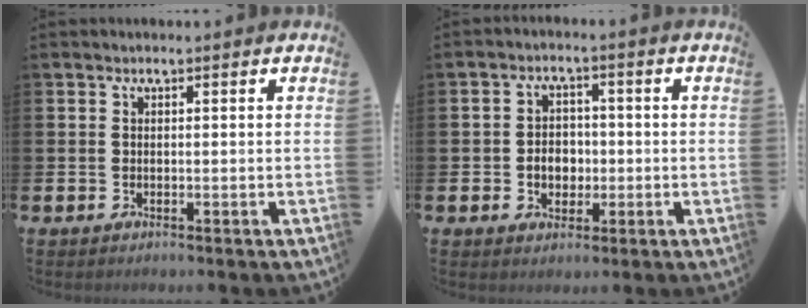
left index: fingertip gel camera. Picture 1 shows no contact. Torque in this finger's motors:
{"motor_torque": [0.26, 0.12, 0.09, 0.05]}